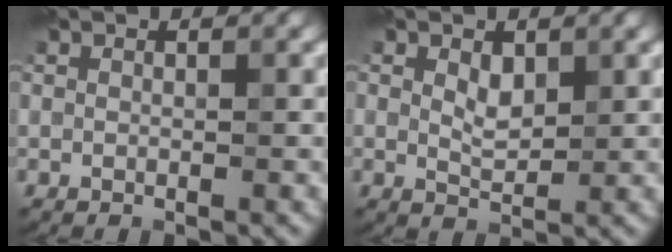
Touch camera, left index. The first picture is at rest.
{"total": 2.0, "force": [0.7, 1.2, 1.4], "torque": [-0.028, -0.003, 0.013]}